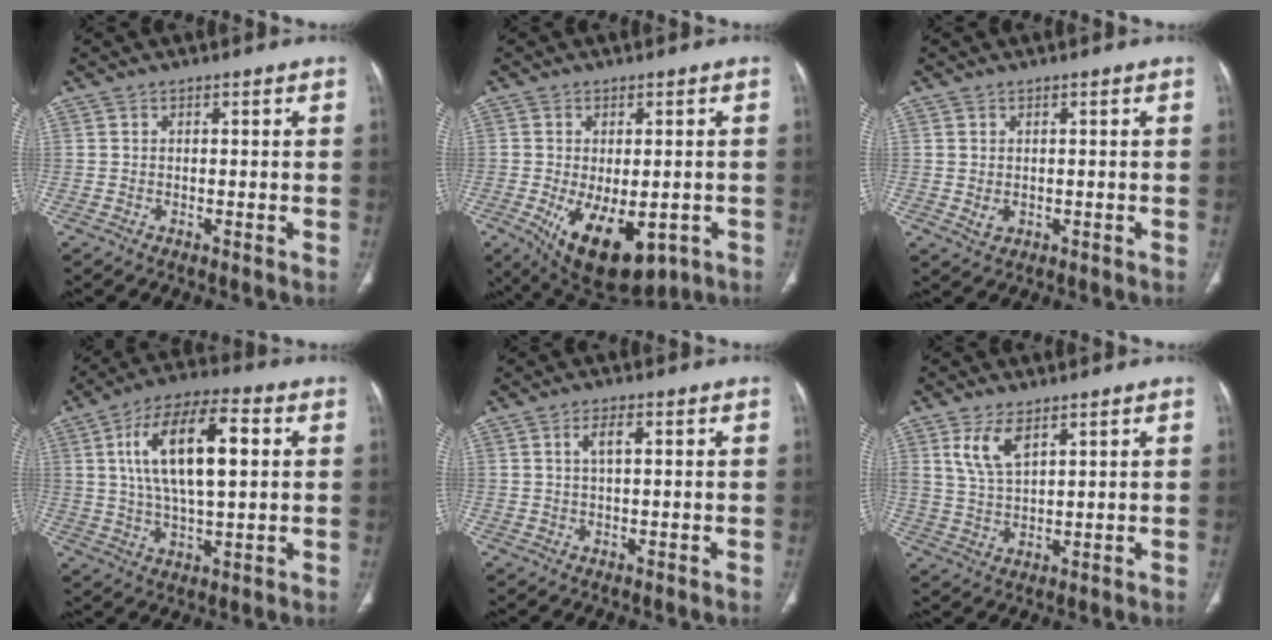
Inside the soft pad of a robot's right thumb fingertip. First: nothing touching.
{"total": 14.5, "force": [-5.5, 7.6, 11.1], "torque": [-0.174, -0.010, -0.061]}
{"total": 1.8, "force": [-0.1, 1.4, 1.1], "torque": [-0.017, -0.004, 0.006]}
{"total": 16.6, "force": [3.6, 6.8, 14.7], "torque": [-0.260, 0.011, 0.061]}
{"total": 2.6, "force": [0.6, 0.9, 2.4], "torque": [-0.048, 0.007, 0.014]}
{"total": 6.5, "force": [3.4, 2.8, 4.7], "torque": [-0.093, -0.014, 0.077]}